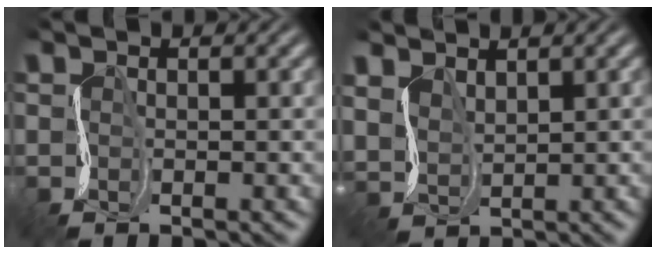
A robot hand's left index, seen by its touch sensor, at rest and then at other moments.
{"total": 1.9, "force": [1.7, 0.9, -0.1], "torque": [-0.010, 0.001, 0.046]}